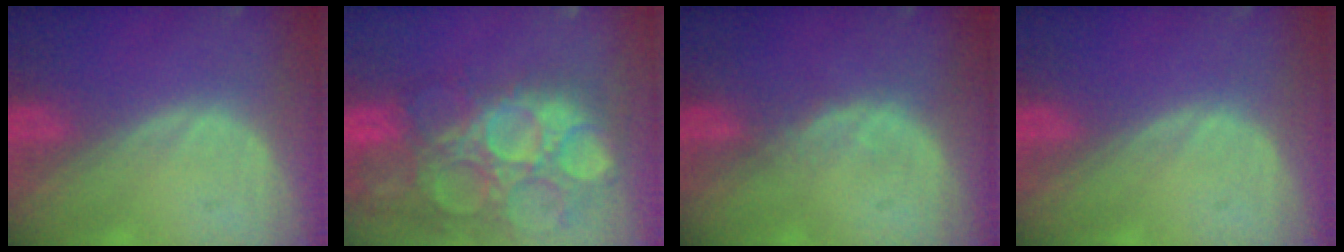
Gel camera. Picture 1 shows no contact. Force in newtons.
{"total": 15.4, "press": 12.7, "slide": 8.7}
{"total": 1.1, "press": 1.1, "slide": 0.2}
{"total": 0.0}